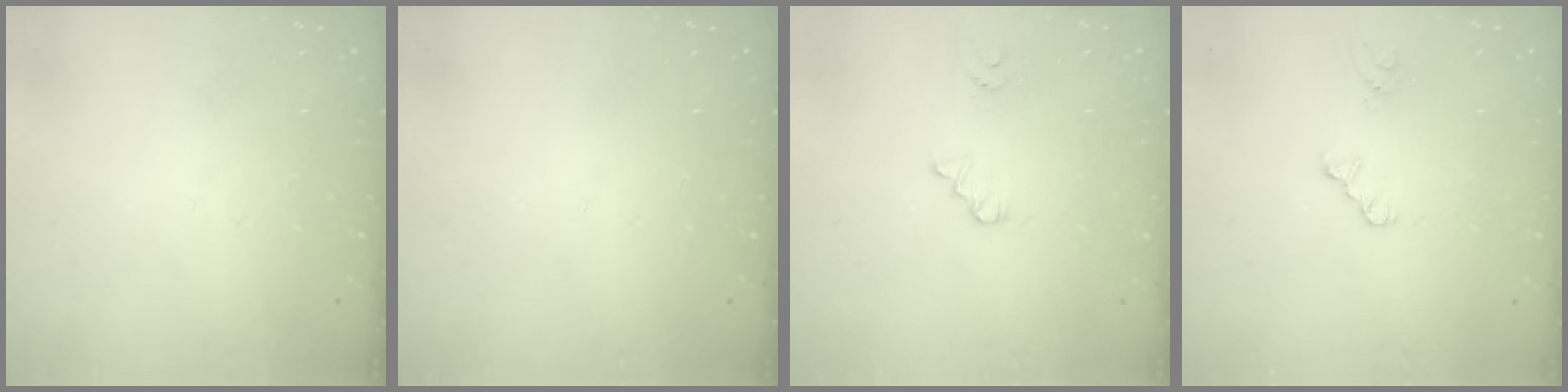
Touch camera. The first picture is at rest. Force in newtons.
{"total": 0.0}
{"total": 1.1, "press": 1.1, "slide": 0.2}
{"total": 2.2, "press": 2.2, "slide": 0.3}